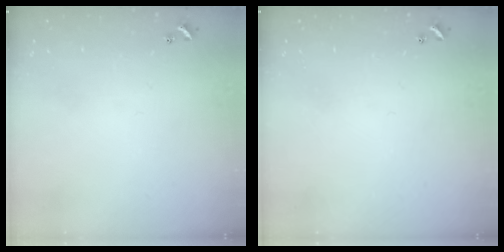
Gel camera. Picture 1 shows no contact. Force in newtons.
{"total": 0.0}